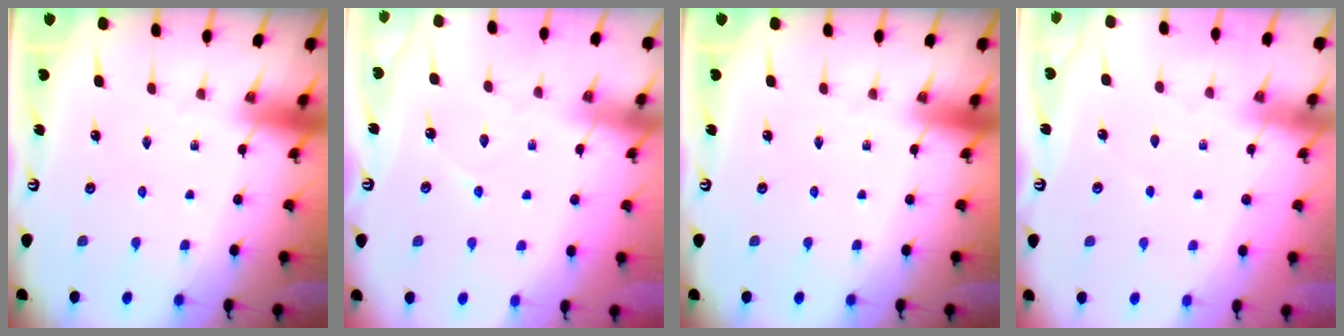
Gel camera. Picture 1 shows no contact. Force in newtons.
{"total": 3.3, "press": 3.3, "slide": 0.1}
{"total": 0.0}
{"total": 2.1, "press": 2.0, "slide": 0.3}